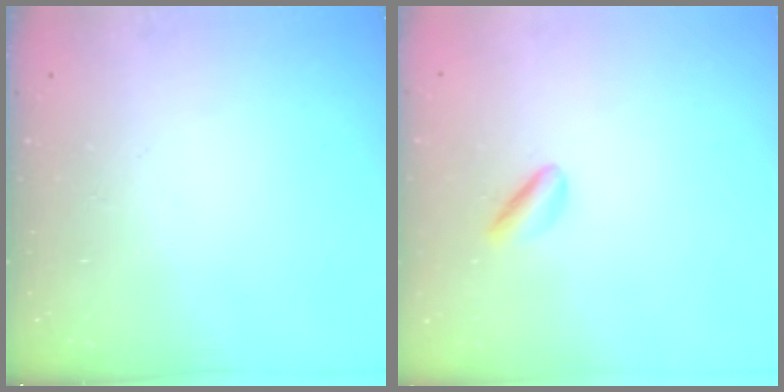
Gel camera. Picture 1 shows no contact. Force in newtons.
{"total": 2.8, "press": 2.6, "slide": 1.2}